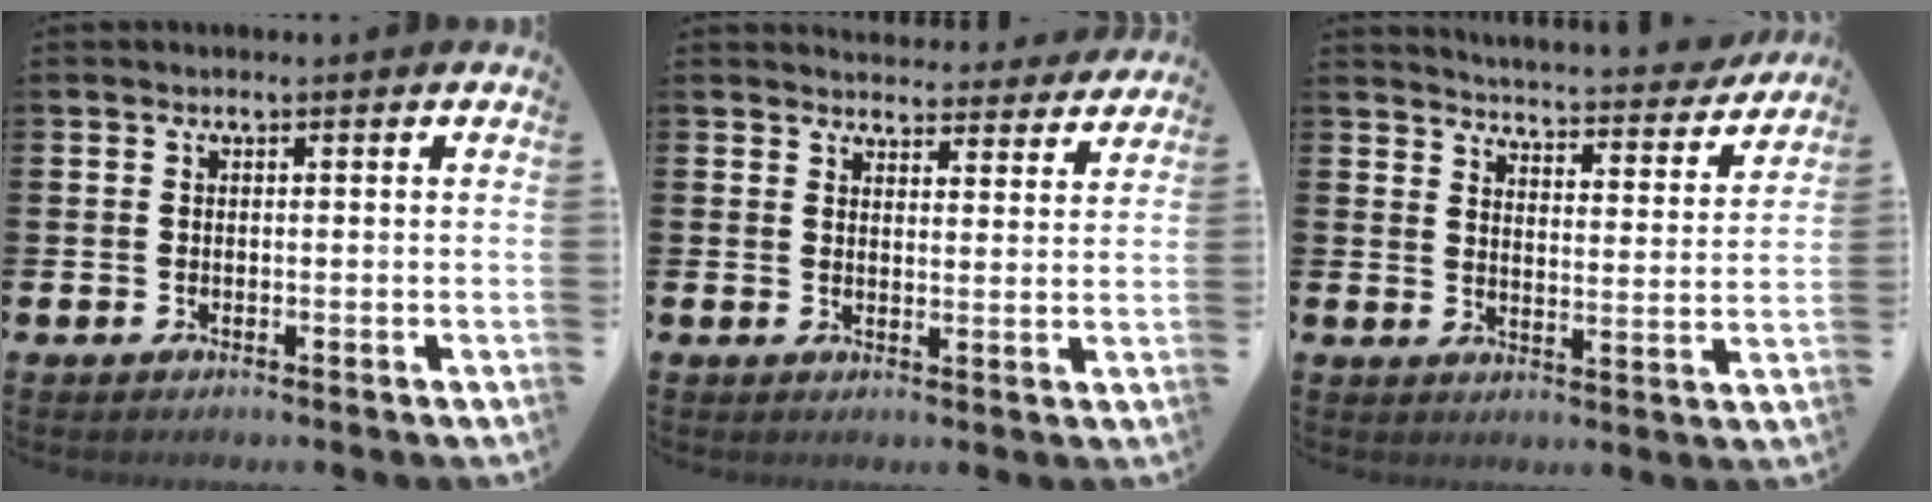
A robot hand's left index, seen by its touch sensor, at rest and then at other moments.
{"total": 4.3, "force": [4.2, 0.8, 0.1], "torque": [-0.005, -0.029, 0.074]}
{"total": 4.5, "force": [4.4, 0.4, 0.6], "torque": [-0.031, -0.038, 0.071]}